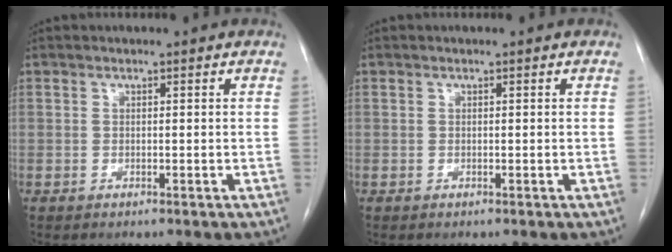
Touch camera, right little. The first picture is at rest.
{"total": 0.0}